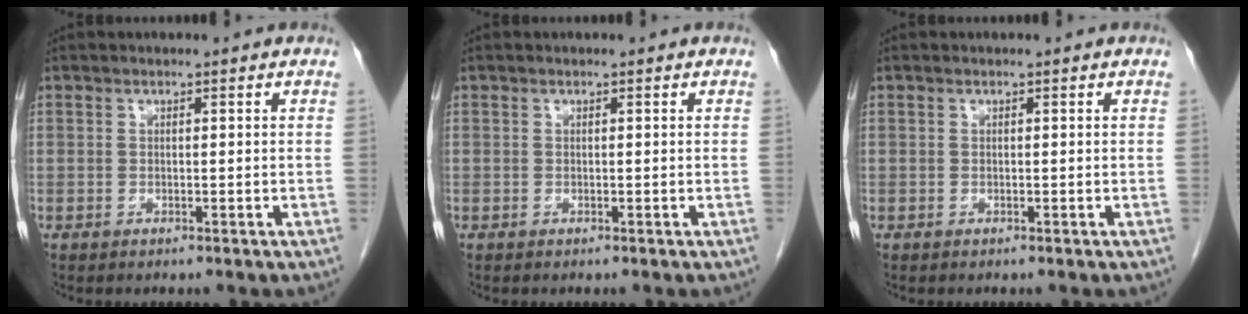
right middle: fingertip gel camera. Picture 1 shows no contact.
{"total": 0.0}
{"total": 0.0}